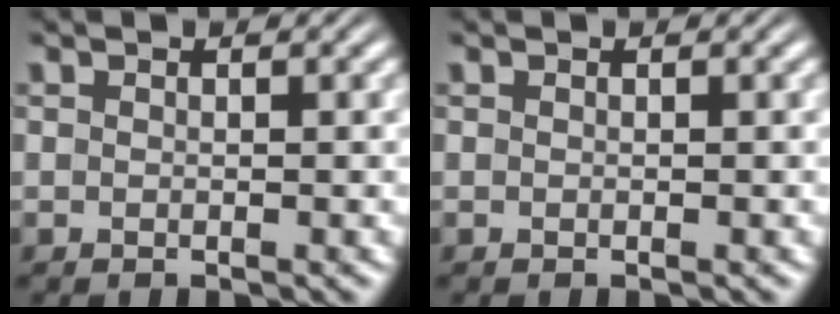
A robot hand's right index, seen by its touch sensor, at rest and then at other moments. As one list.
[{"total": 0.0}]